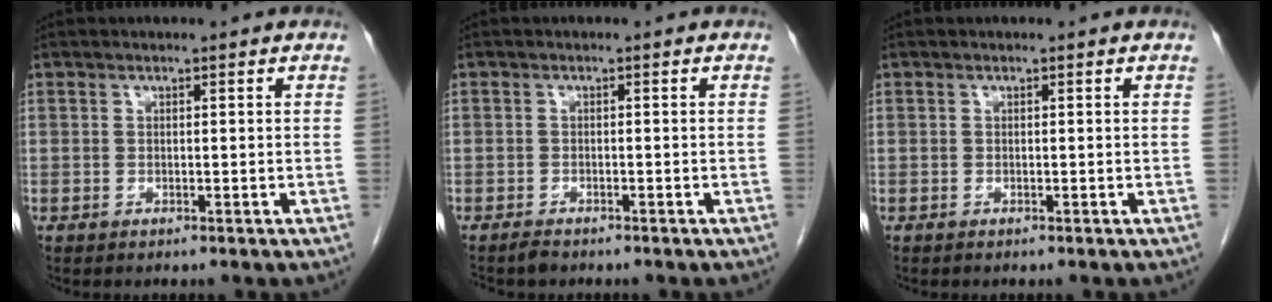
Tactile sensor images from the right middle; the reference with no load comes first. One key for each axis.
{"total": 1.4, "fx": -1.3, "fy": 0.4, "fz": 0.3, "tx": -0.012, "ty": -0.003, "tz": -0.020}
{"total": 0.0}